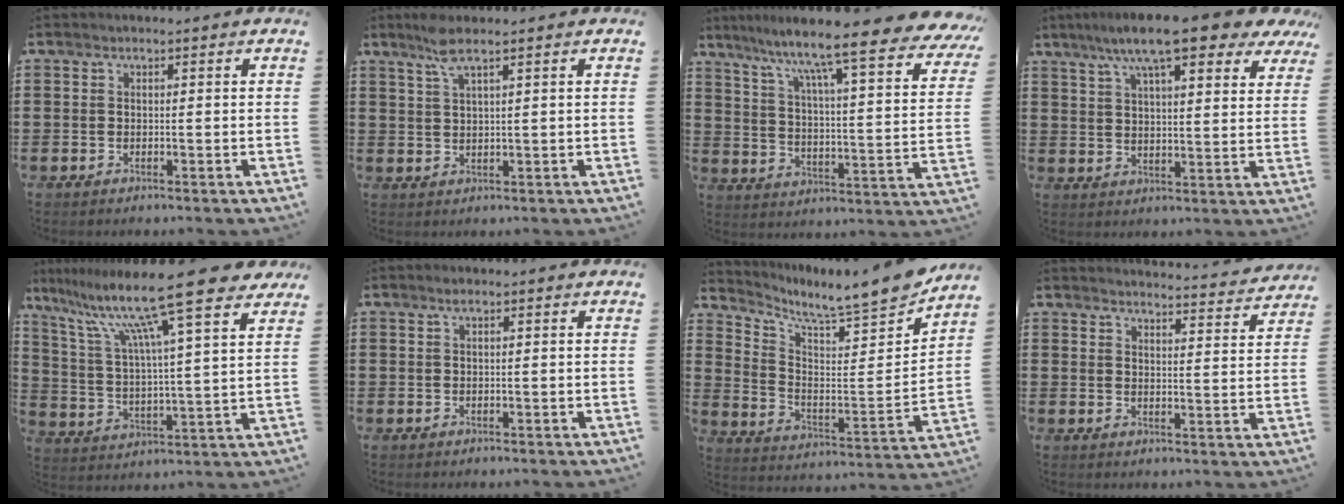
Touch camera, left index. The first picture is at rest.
{"total": 4.2, "force": [2.7, 0.6, 3.2], "torque": [-0.070, 0.003, 0.048]}
{"total": 10.6, "force": [8.6, -0.2, 6.3], "torque": [-0.128, -0.076, 0.129]}
{"total": 11.7, "force": [8.8, 1.8, 7.6], "torque": [-0.155, -0.016, 0.151]}
{"total": 14.6, "force": [11.6, 0.5, 9.0], "torque": [-0.189, -0.067, 0.186]}
{"total": 0.7, "force": [0.5, 0.1, 0.6], "torque": [-0.012, 0.002, 0.009]}
{"total": 7.7, "force": [7.0, 0.5, 2.9], "torque": [-0.067, -0.069, 0.111]}
{"total": 3.4, "force": [3.4, -0.3, 0.4], "torque": [-0.015, -0.028, 0.056]}